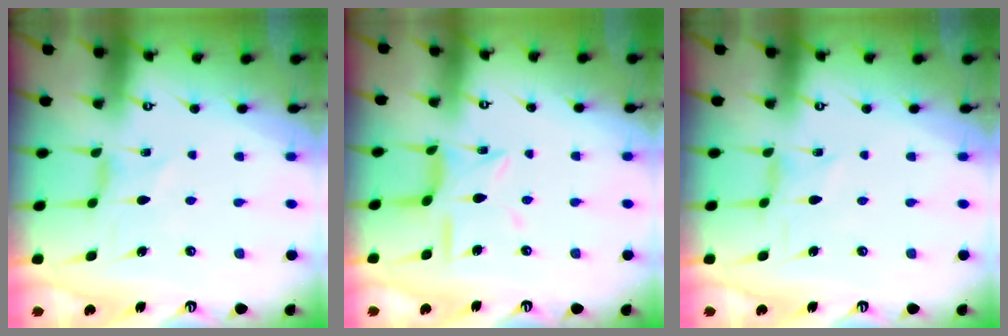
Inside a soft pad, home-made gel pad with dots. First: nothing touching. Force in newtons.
{"total": 8.4, "press": 8.4, "slide": 0.6}
{"total": 0.0}